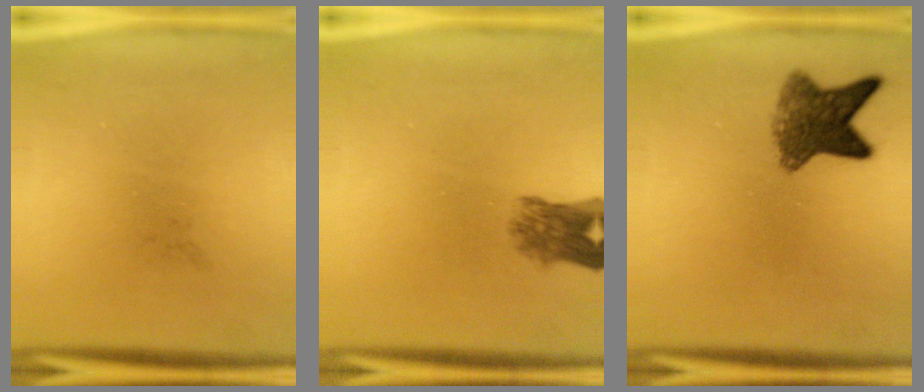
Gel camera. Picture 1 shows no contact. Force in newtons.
{"total": 4.1}
{"total": 6.8}